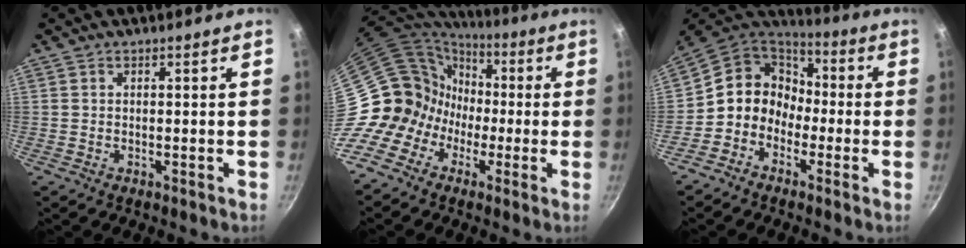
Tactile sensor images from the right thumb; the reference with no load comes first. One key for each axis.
{"total": 13.8, "fx": -2.1, "fy": 12.2, "fz": 6.1, "tx": -0.061, "ty": 0.060, "tz": -0.049}
{"total": 11.4, "fx": -2.5, "fy": 10.0, "fz": 4.9, "tx": -0.043, "ty": 0.051, "tz": -0.071}